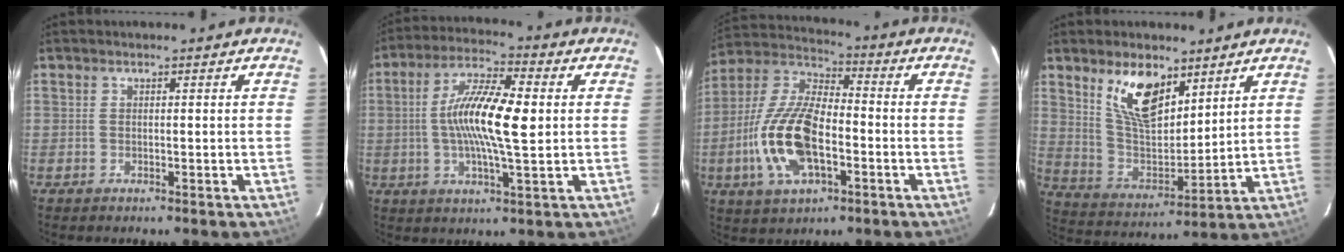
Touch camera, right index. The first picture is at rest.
{"total": 13.2, "force": [0.6, 2.9, 12.9], "torque": [-0.242, 0.009, 0.005]}
{"total": 16.9, "force": [-4.6, 7.7, 14.3], "torque": [-0.308, -0.001, -0.088]}
{"total": 13.3, "force": [7.8, 6.3, 8.7], "torque": [-0.159, -0.003, 0.158]}